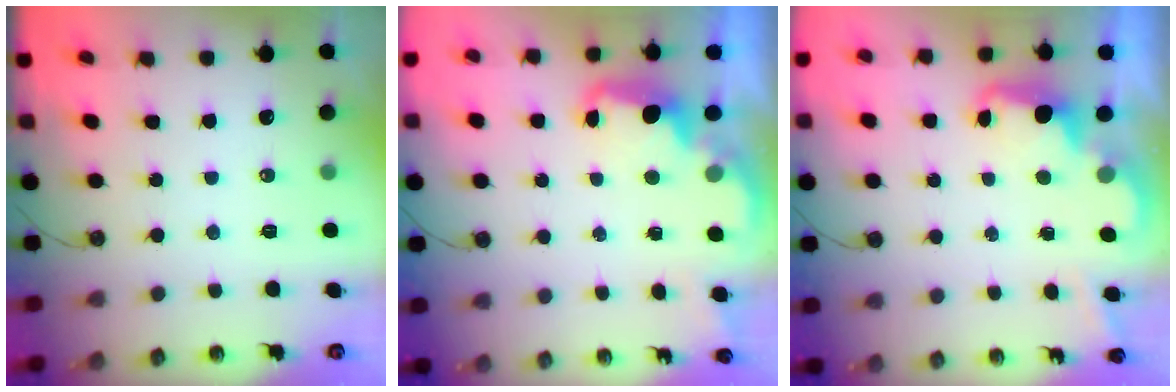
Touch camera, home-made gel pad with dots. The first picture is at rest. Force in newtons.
{"total": 2.6, "press": 2.5, "slide": 0.7}
{"total": 2.4, "press": 2.4, "slide": 0.5}